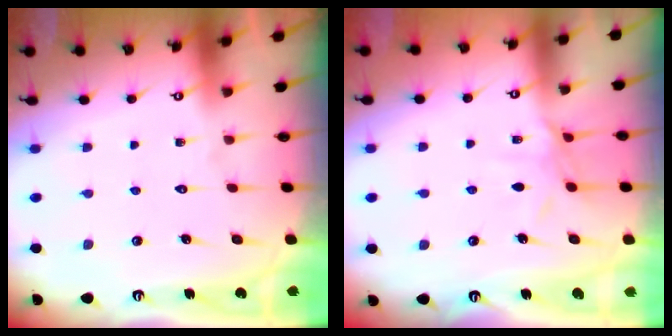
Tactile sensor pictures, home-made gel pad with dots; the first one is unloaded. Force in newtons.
{"total": 6.3, "press": 6.3, "slide": 0.6}